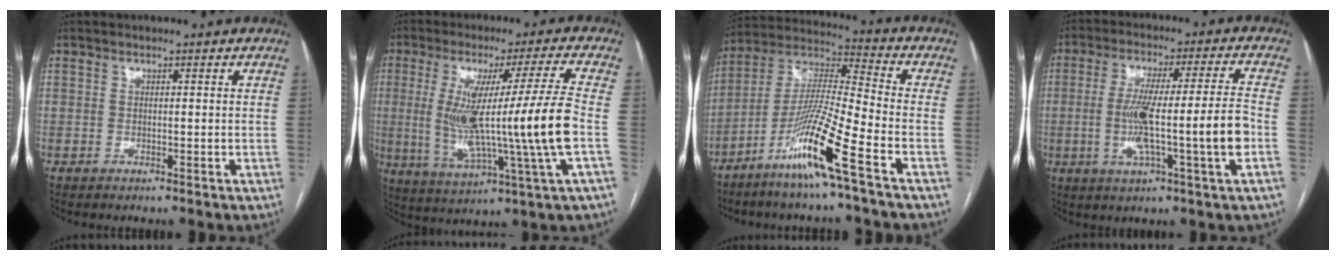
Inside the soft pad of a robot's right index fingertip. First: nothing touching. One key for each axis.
{"total": 17.2, "fx": -0.6, "fy": -1.6, "fz": 17.1, "tx": -0.316, "ty": -0.011, "tz": -0.013}
{"total": 14.2, "fx": -7.7, "fy": -1.1, "fz": 11.9, "tx": -0.239, "ty": -0.025, "tz": -0.154}
{"total": 13.4, "fx": -2.5, "fy": -0.6, "fz": 13.2, "tx": -0.235, "ty": 0.006, "tz": -0.043}